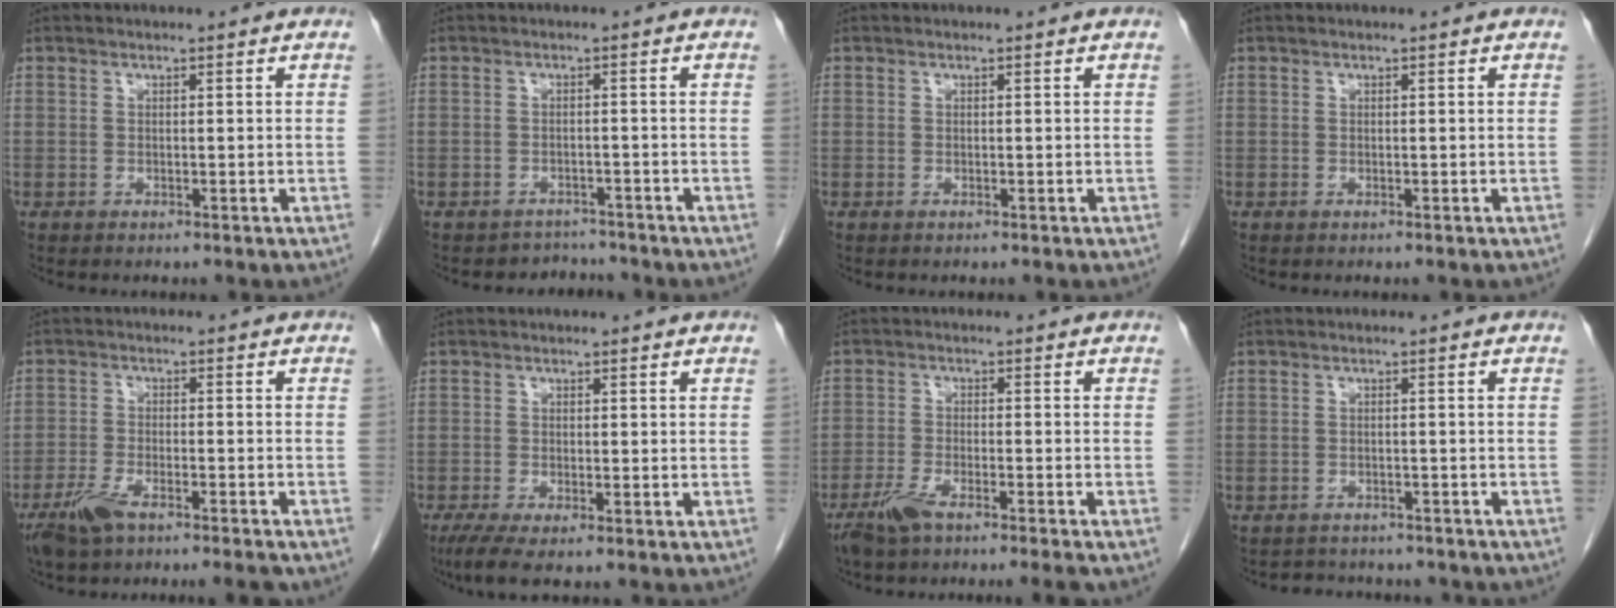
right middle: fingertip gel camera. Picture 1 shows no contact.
{"total": 3.0, "force": [-2.6, 0.9, -1.1], "torque": [0.017, 0.004, -0.040]}
{"total": 0.0}
{"total": 0.0}
{"total": 7.3, "force": [-5.8, 1.0, 4.3], "torque": [-0.080, -0.012, -0.102]}
{"total": 3.5, "force": [-2.3, 0.5, 2.6], "torque": [-0.053, -0.012, -0.043]}
{"total": 6.2, "force": [-5.0, -0.4, 3.7], "torque": [-0.063, -0.013, -0.091]}
{"total": 6.9, "force": [-6.4, 2.3, 1.3], "torque": [-0.019, 0.006, -0.075]}